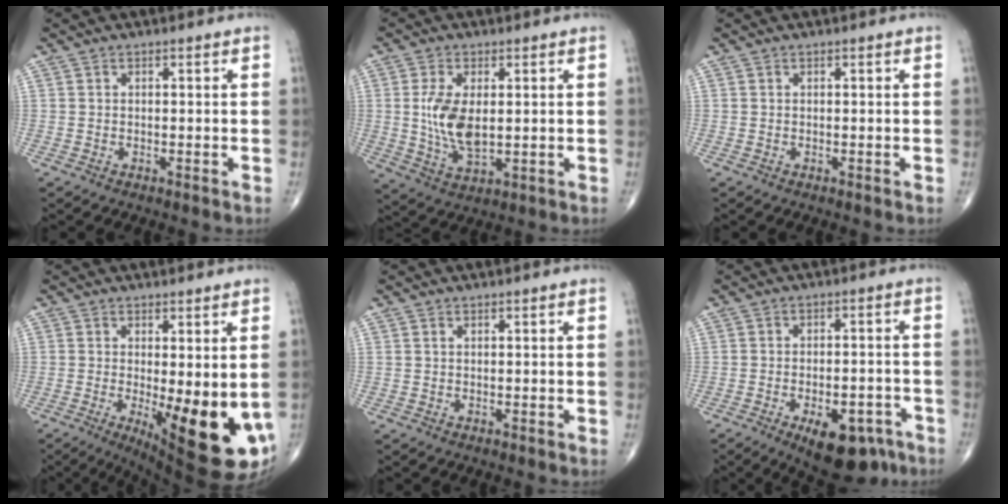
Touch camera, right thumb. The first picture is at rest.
{"total": 9.1, "force": [0.7, 4.6, 7.8], "torque": [-0.156, -0.014, 0.023]}
{"total": 0.0}
{"total": 15.9, "force": [-3.1, 5.0, 14.7], "torque": [-0.179, -0.029, -0.023]}
{"total": 0.0}
{"total": 12.5, "force": [-7.0, 5.9, 8.6], "torque": [-0.098, 0.024, -0.090]}